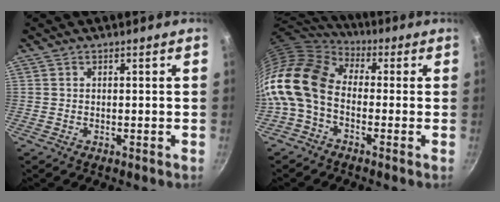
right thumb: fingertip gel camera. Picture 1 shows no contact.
{"total": 14.2, "force": [-1.4, 9.8, 10.2], "torque": [-0.182, 0.029, -0.049]}